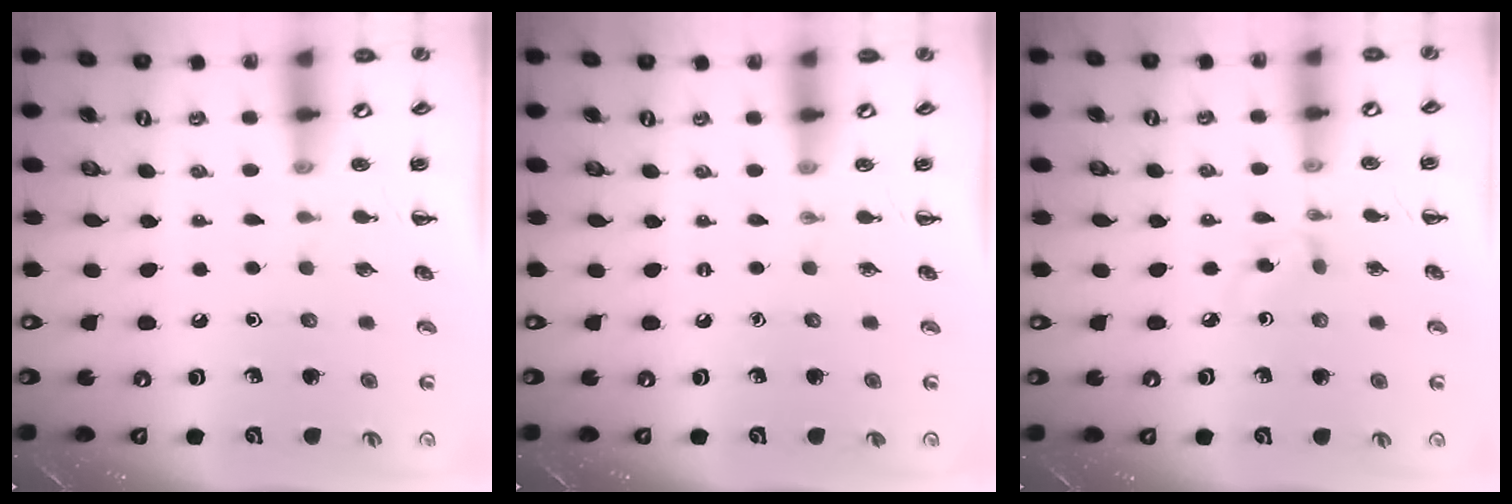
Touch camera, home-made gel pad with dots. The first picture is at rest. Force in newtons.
{"total": 0.0}
{"total": 3.2, "press": 3.0, "slide": 1.2}